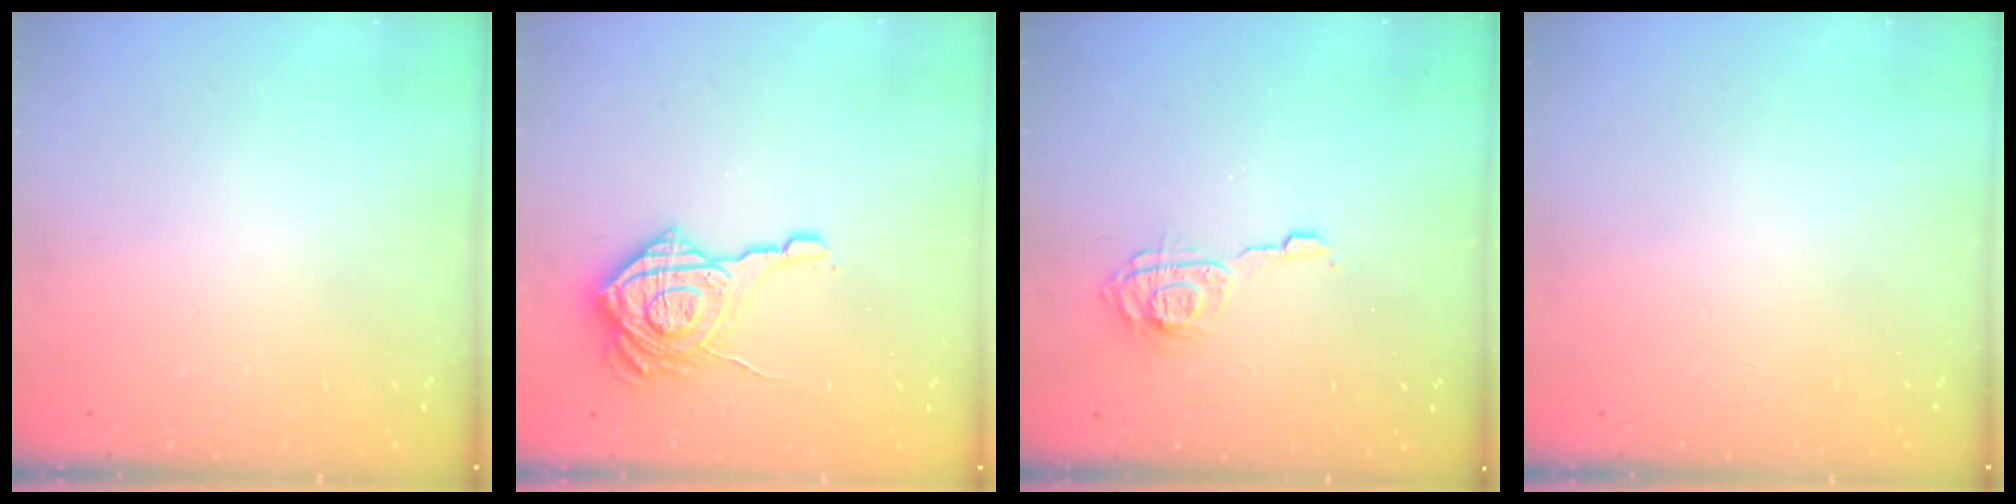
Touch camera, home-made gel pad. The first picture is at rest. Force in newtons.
{"total": 17.6, "press": 17.5, "slide": 1.1}
{"total": 9.5, "press": 9.4, "slide": 0.6}
{"total": 0.0}